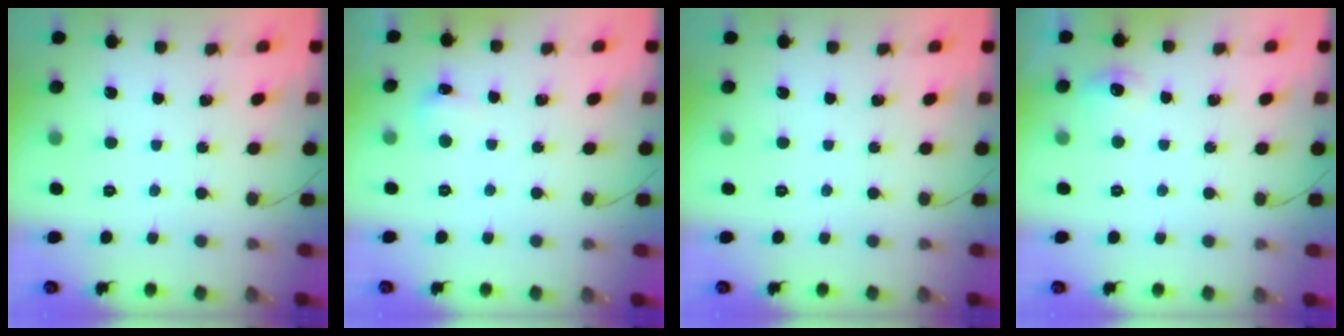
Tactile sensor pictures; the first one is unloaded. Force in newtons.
{"total": 4.8, "press": 4.5, "slide": 1.4}
{"total": 0.0}
{"total": 6.1, "press": 5.9, "slide": 1.6}